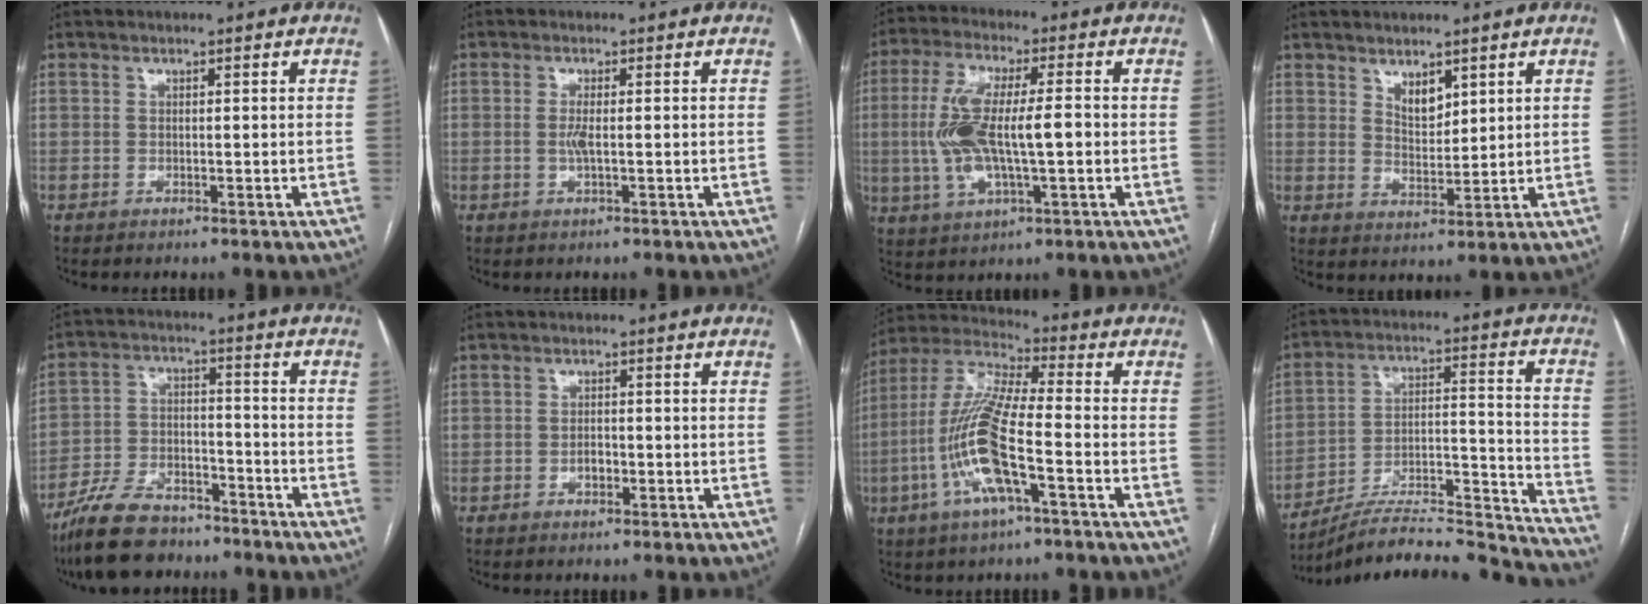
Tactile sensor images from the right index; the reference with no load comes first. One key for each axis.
{"total": 1.9, "fx": -0.4, "fy": 0.1, "fz": 1.9, "tx": -0.043, "ty": -0.001, "tz": -0.009}
{"total": 12.2, "fx": -0.9, "fy": 3.4, "fz": 11.7, "tx": -0.245, "ty": 0.011, "tz": -0.011}
{"total": 3.8, "fx": 2.5, "fy": 1.8, "fz": 2.2, "tx": -0.039, "ty": -0.007, "tz": 0.052}
{"total": 12.5, "fx": -10.2, "fy": 4.7, "fz": 5.5, "tx": -0.111, "ty": -0.003, "tz": -0.183}
{"total": 1.7, "fx": -0.8, "fy": 0.9, "fz": 1.2, "tx": -0.021, "ty": 0.005, "tz": -0.013}
{"total": 14.6, "fx": -4.3, "fy": 2.2, "fz": 13.7, "tx": -0.295, "ty": -0.001, "tz": -0.084}
{"total": 25.4, "fx": -24.1, "fy": 1.1, "fz": 8.0, "tx": -0.078, "ty": 0.027, "tz": -0.354}